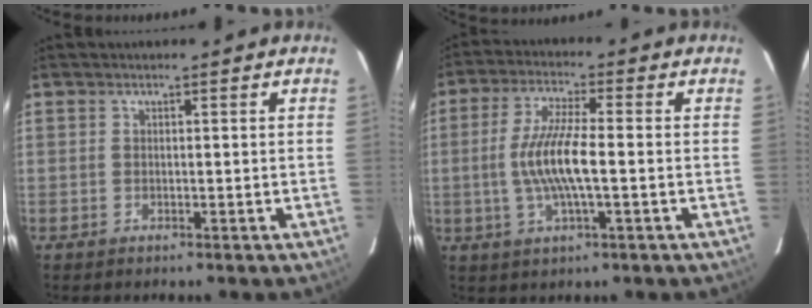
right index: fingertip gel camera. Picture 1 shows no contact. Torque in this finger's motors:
{"motor_torque": [1.23, -0.30, 0.79, 0.21]}